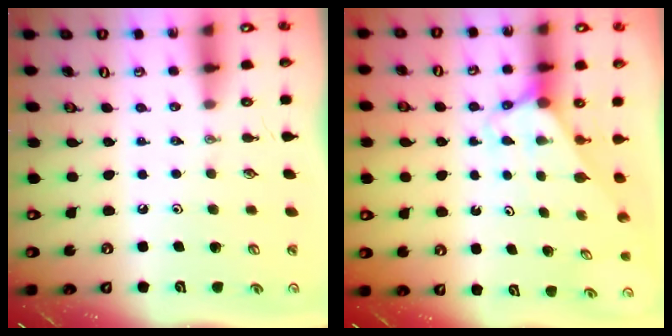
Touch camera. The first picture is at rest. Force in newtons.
{"total": 2.6, "press": 2.6, "slide": 0.2}